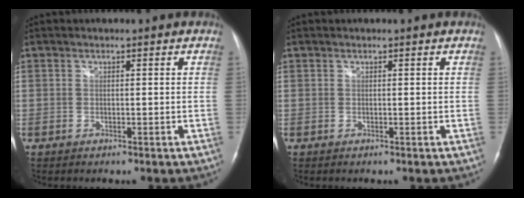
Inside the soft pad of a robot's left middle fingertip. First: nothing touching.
{"total": 0.0}